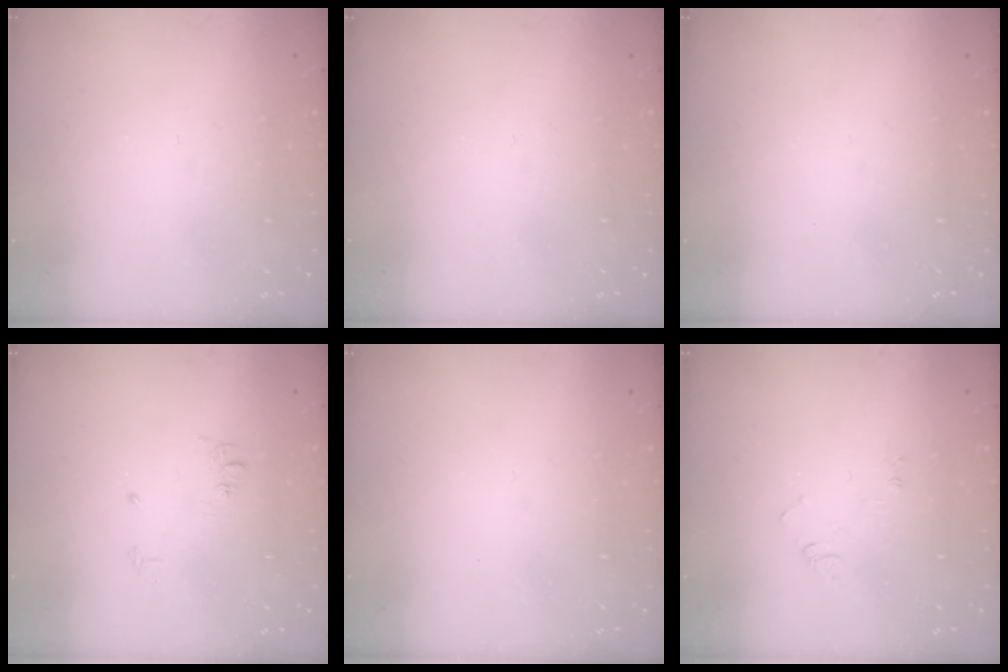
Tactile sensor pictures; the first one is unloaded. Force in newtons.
{"total": 0.0}
{"total": 0.0}
{"total": 6.4, "press": 6.4, "slide": 0.6}
{"total": 0.0}
{"total": 3.9, "press": 3.9, "slide": 0.5}